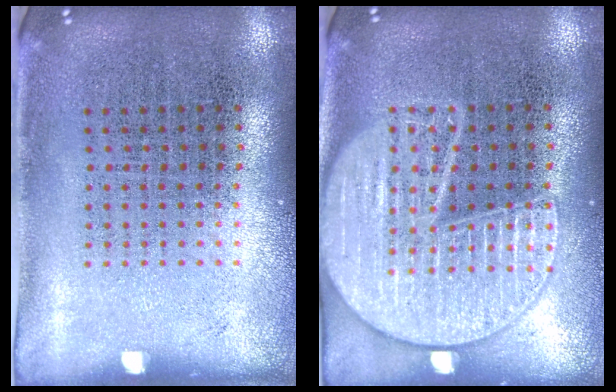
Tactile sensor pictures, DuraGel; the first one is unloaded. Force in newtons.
{"total": 2.7, "press": 2.7, "slide": 0.2}